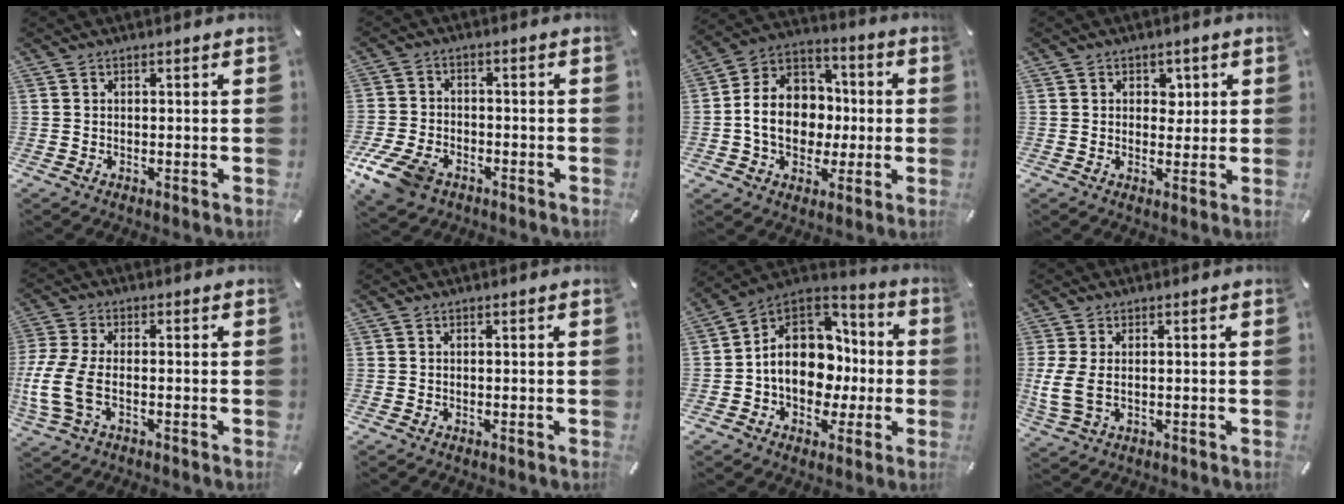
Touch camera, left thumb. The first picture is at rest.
{"total": 9.1, "force": [-5.3, 5.6, 4.8], "torque": [-0.109, 0.021, -0.100]}
{"total": 13.8, "force": [-2.2, 11.7, 6.9], "torque": [-0.154, 0.018, -0.036]}
{"total": 3.6, "force": [1.0, 2.9, 1.8], "torque": [-0.009, -0.007, 0.008]}
{"total": 9.6, "force": [-2.2, 4.7, 8.0], "torque": [-0.181, -0.012, -0.037]}
{"total": 0.0}
{"total": 15.4, "force": [-0.9, 12.4, 9.0], "torque": [-0.168, 0.000, -0.014]}
{"total": 5.9, "force": [0.3, 3.2, 4.9], "torque": [-0.108, 0.002, 0.006]}